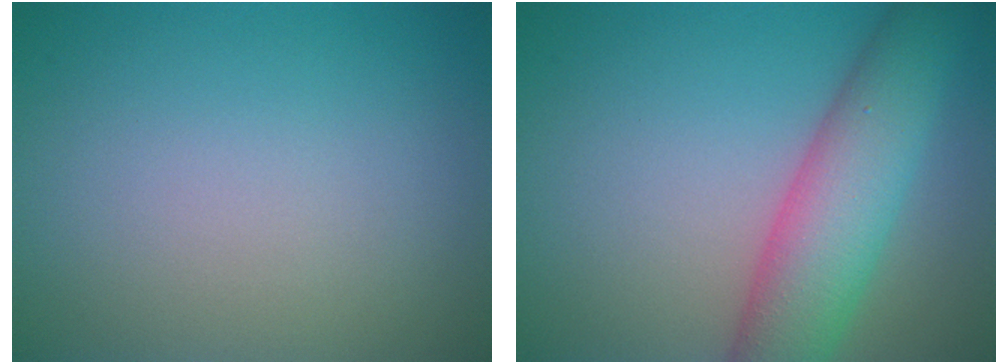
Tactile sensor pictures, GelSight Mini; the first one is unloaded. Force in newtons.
{"total": 7.2, "press": 7.2, "slide": 0.3}